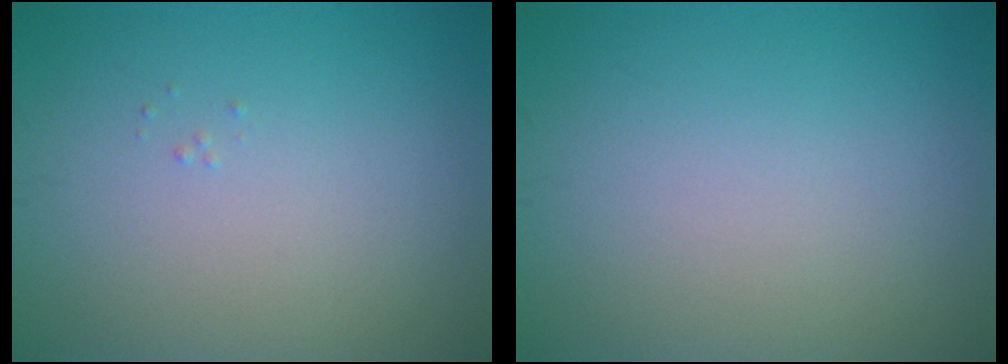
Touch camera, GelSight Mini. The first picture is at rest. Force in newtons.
{"total": 0.0}